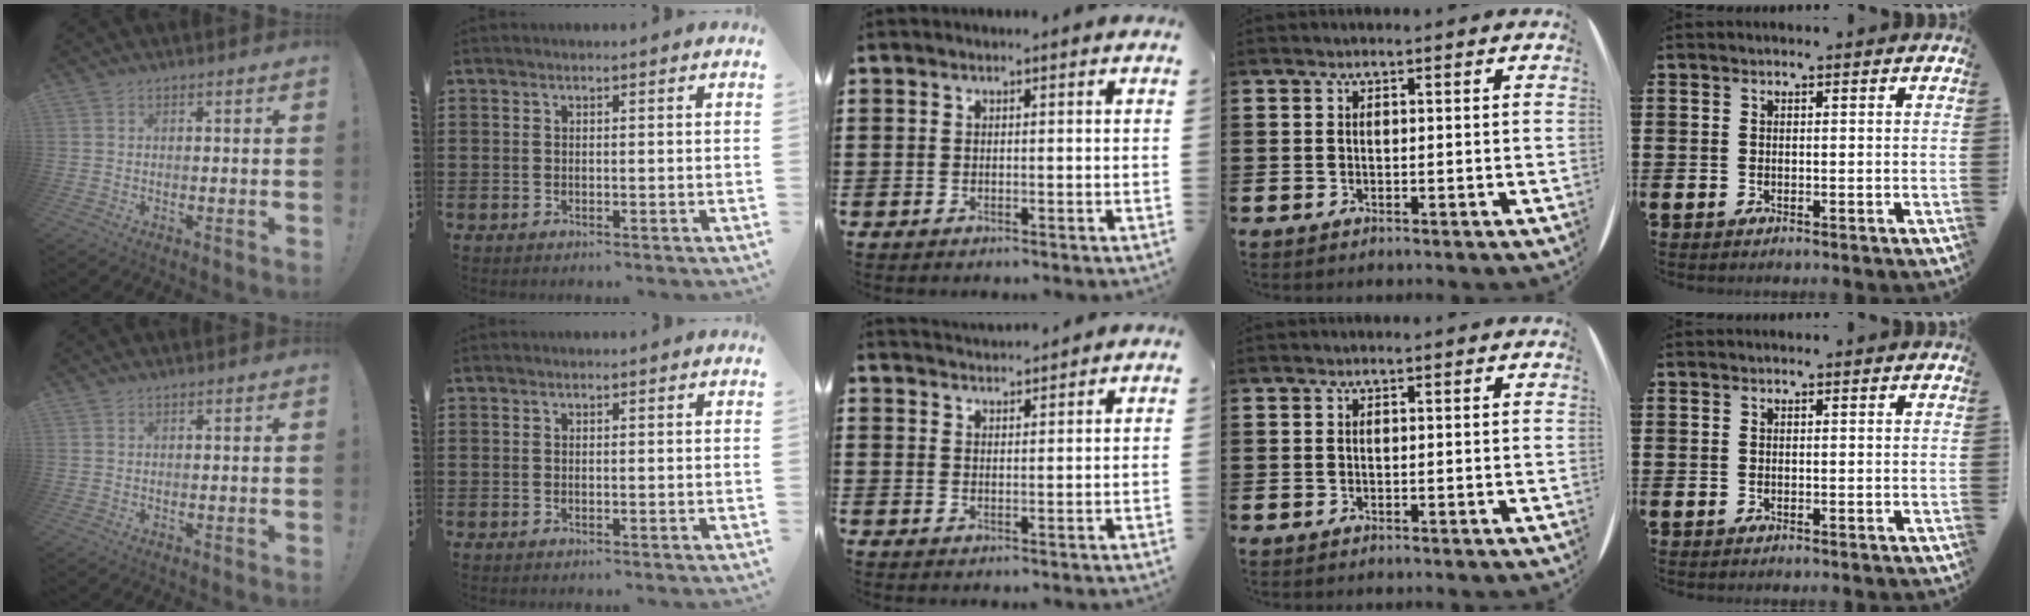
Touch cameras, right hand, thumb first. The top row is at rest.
{"middle": {"total": 2.4, "force": [2.4, 0.0, -0.2], "torque": [-0.004, -0.001, 0.045]}}